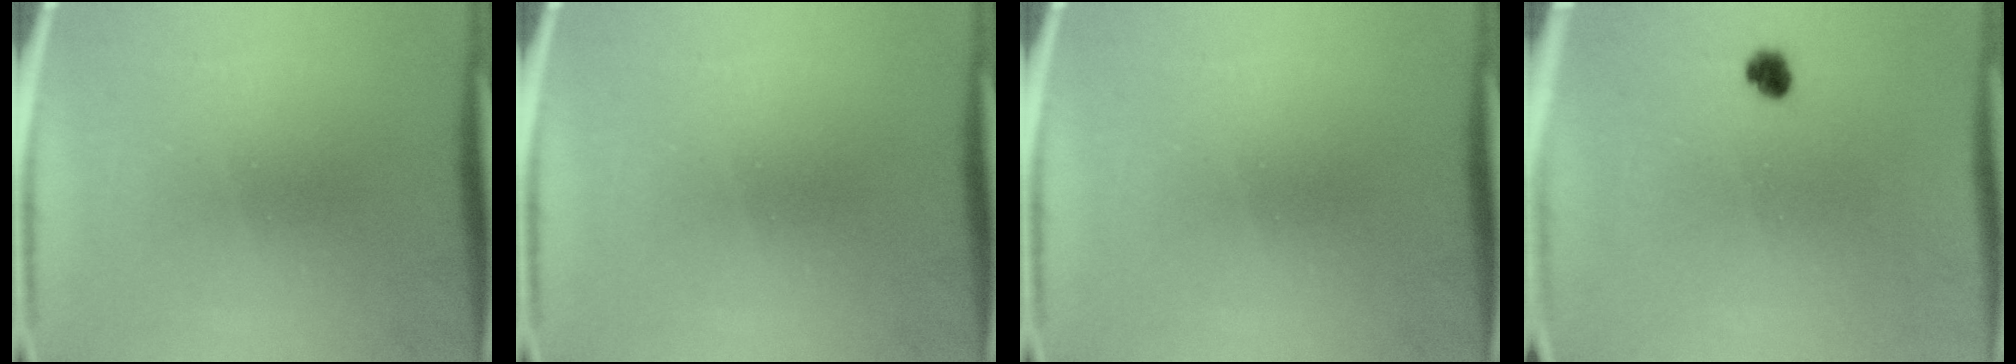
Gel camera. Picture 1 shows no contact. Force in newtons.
{"total": 0.0}
{"total": 0.0}
{"total": 2.2}